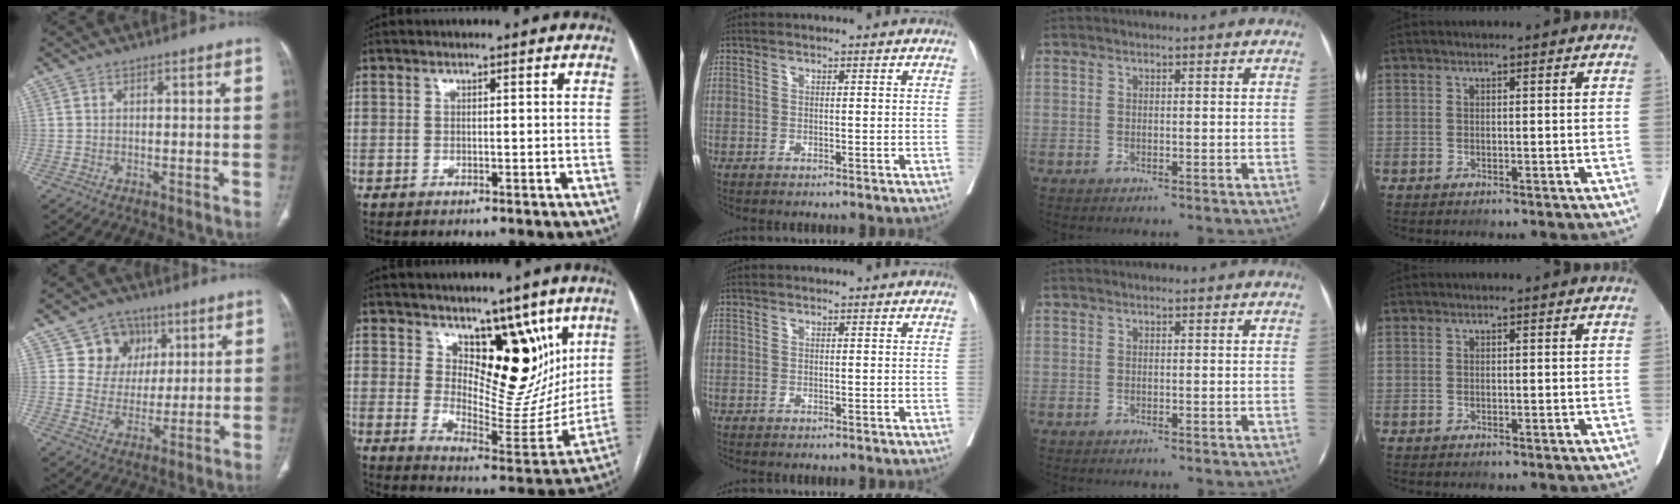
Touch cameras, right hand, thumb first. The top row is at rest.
{"thumb": {"total": 9.7, "force": [4.3, 8.5, 2.1], "torque": [0.012, -0.014, 0.075]}, "index": {"total": 12.9, "force": [7.5, 6.5, 8.4], "torque": [-0.101, -0.012, 0.133]}}